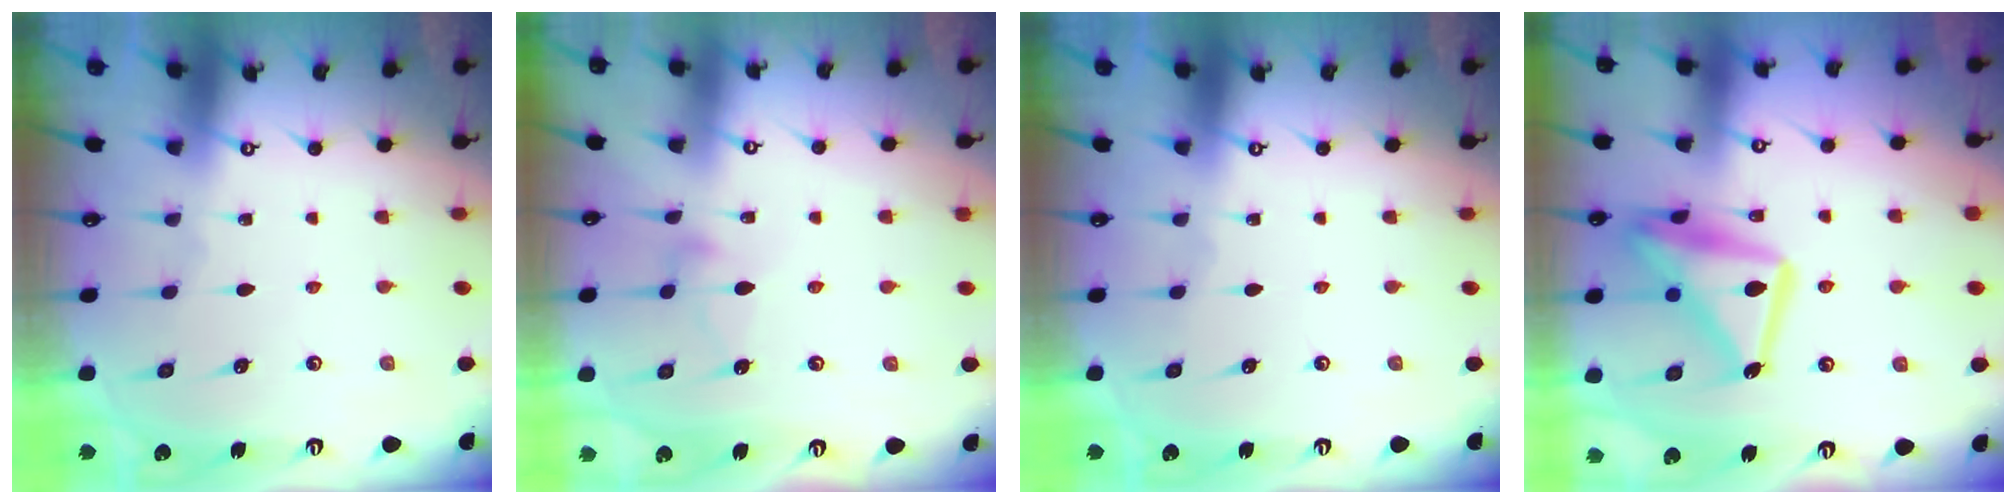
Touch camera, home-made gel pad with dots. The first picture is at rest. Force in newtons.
{"total": 4.5, "press": 4.5, "slide": 0.3}
{"total": 0.0}
{"total": 17.9, "press": 17.9, "slide": 1.2}